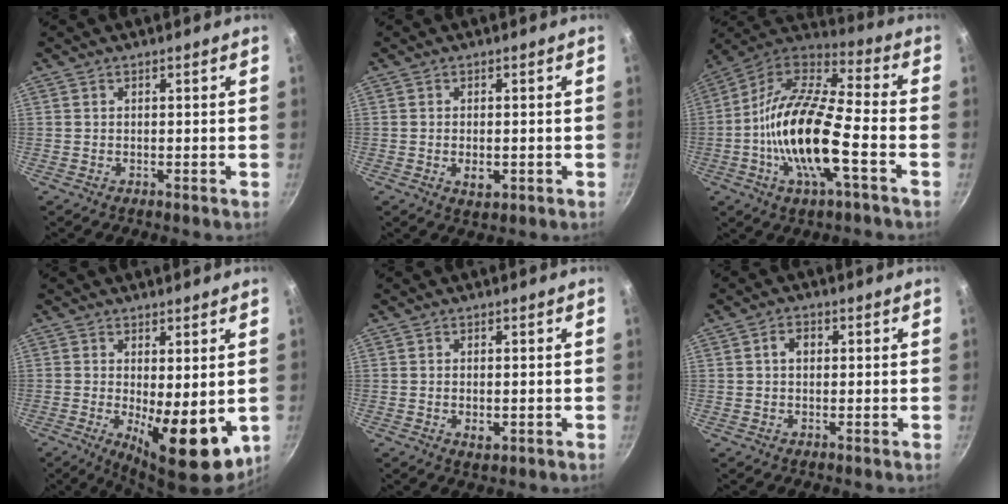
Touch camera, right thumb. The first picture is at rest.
{"total": 3.2, "force": [-0.7, 1.8, 2.5], "torque": [-0.041, -0.004, -0.008]}
{"total": 20.2, "force": [-5.2, 7.0, 18.2], "torque": [-0.345, 0.038, -0.118]}
{"total": 11.7, "force": [-1.3, 4.3, 10.8], "torque": [-0.130, -0.012, -0.005]}
{"total": 2.5, "force": [-0.4, 1.5, 1.9], "torque": [-0.031, -0.005, -0.005]}
{"total": 2.9, "force": [0.5, 2.1, 1.9], "torque": [-0.018, 0.008, 0.006]}